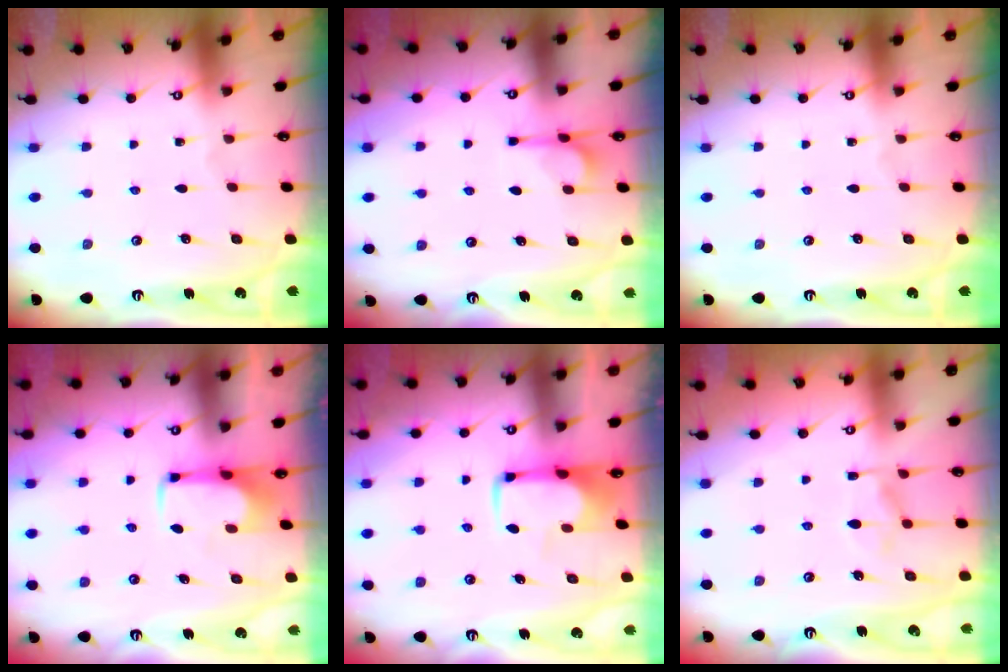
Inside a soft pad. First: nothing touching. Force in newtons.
{"total": 4.3, "press": 4.2, "slide": 0.6}
{"total": 0.0}
{"total": 2.0, "press": 1.9, "slide": 0.4}
{"total": 2.0, "press": 1.9, "slide": 0.4}
{"total": 2.1, "press": 1.4, "slide": 1.5}